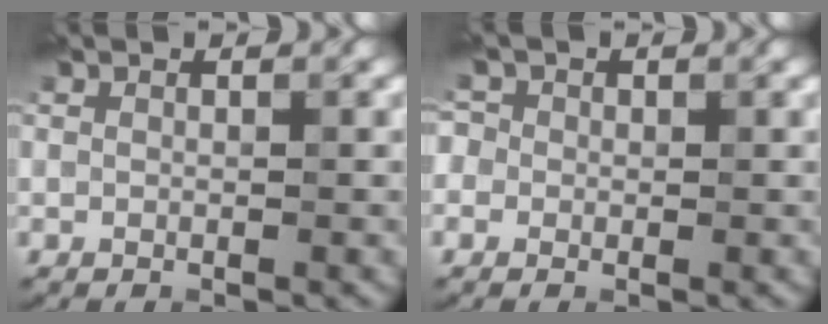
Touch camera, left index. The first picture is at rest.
{"total": 2.5, "force": [0.6, 2.3, 1.0], "torque": [0.002, 0.018, -0.022]}